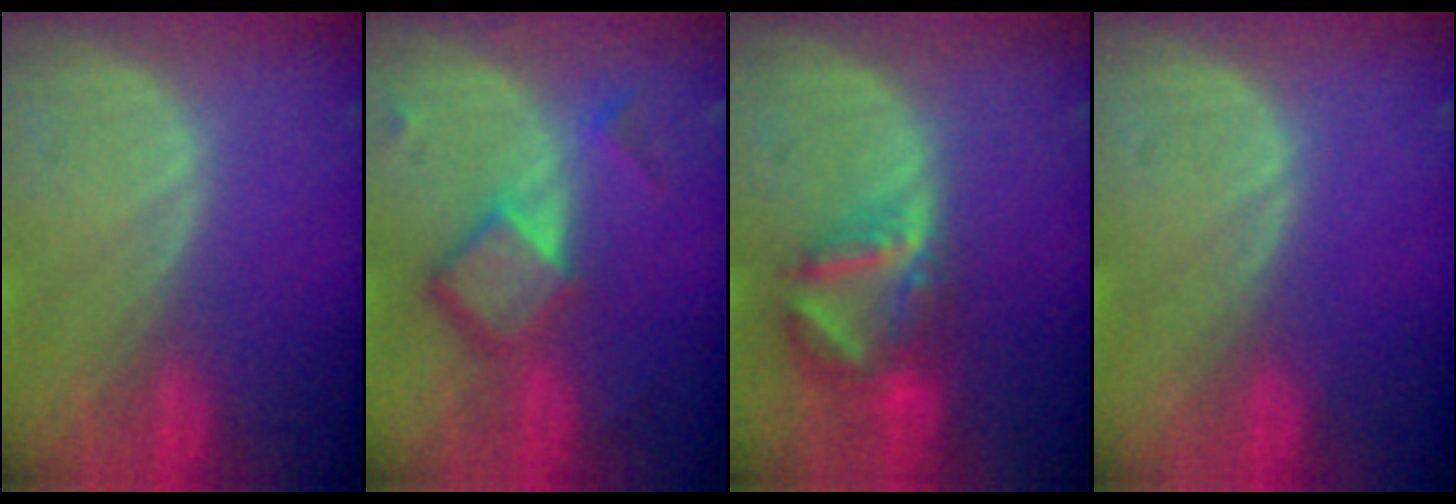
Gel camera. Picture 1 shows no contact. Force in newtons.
{"total": 6.7, "press": 5.8, "slide": 3.5}
{"total": 7.2, "press": 6.3, "slide": 3.4}
{"total": 0.0}